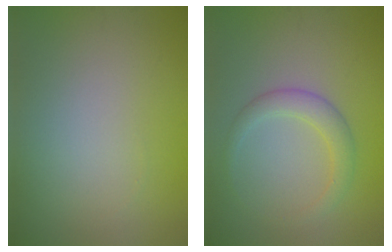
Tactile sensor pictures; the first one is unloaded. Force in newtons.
{"total": 2.7, "press": 2.7, "slide": 0.1}